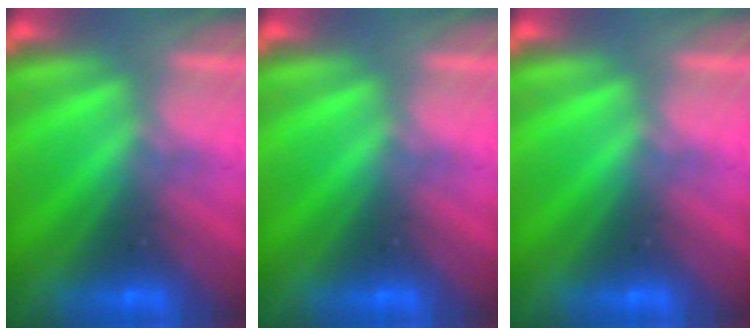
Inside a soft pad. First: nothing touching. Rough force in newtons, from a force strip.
{"total": 0.0}
{"total": 0.0}